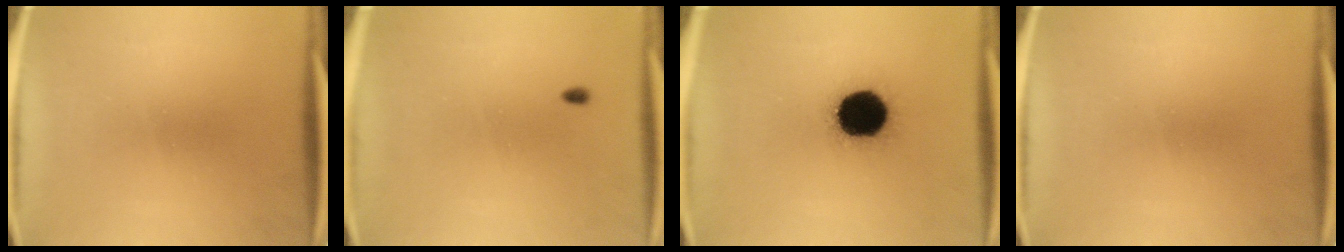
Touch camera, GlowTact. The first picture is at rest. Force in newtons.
{"total": 0.7}
{"total": 19.7}
{"total": 0.0}